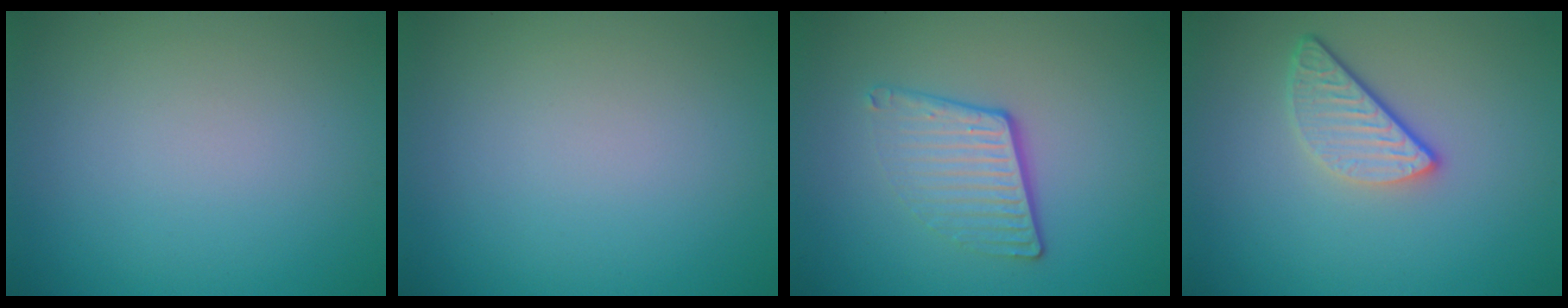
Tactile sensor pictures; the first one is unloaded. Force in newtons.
{"total": 0.0}
{"total": 4.0, "press": 2.7, "slide": 2.9}
{"total": 3.2, "press": 2.6, "slide": 1.9}